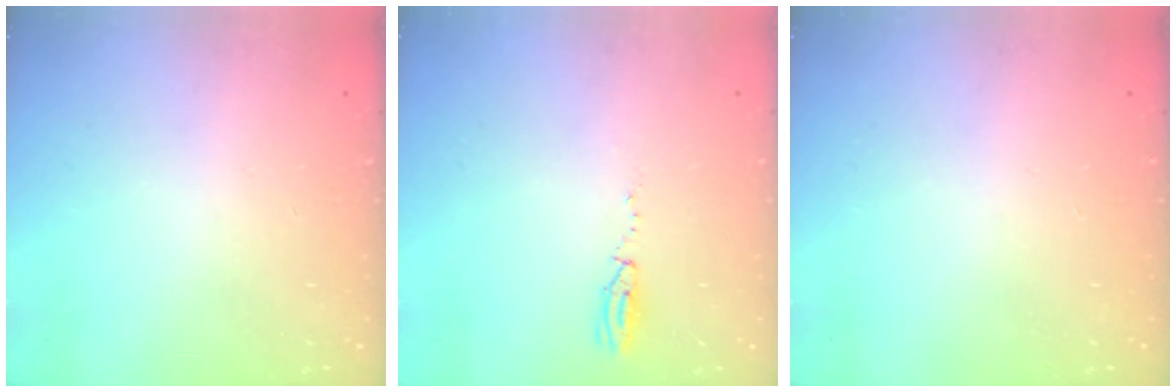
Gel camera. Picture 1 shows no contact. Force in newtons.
{"total": 3.5, "press": 2.8, "slide": 2.1}
{"total": 0.0}